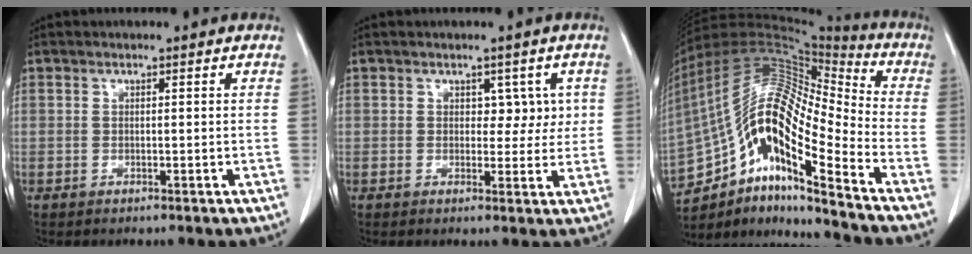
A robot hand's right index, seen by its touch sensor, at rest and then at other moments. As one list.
[{"total": 3.3, "force": [0.9, 2.3, 2.2], "torque": [-0.010, 0.007, 0.011]}, {"total": 19.2, "force": [-10.6, 3.9, 15.6], "torque": [-0.307, 0.035, -0.183]}]